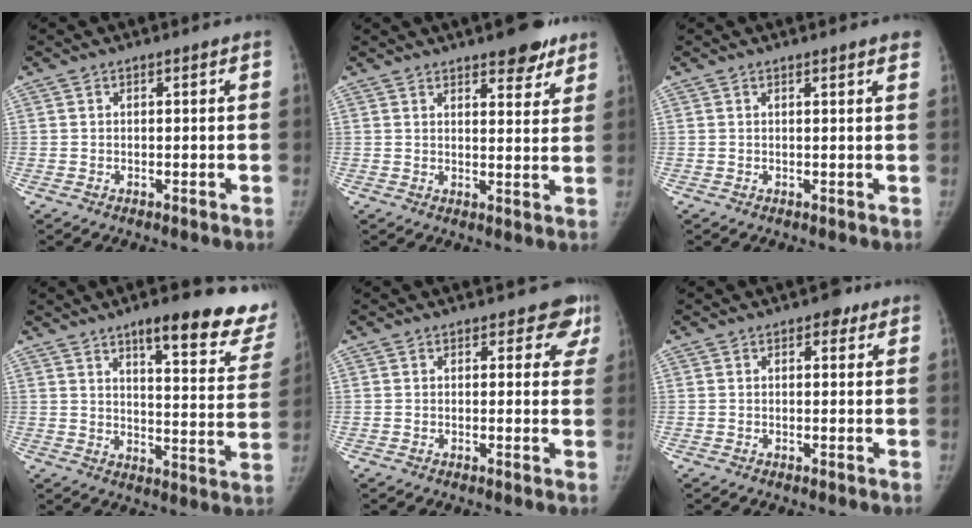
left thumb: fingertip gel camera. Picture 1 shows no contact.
{"total": 7.9, "force": [5.6, 2.9, 4.8], "torque": [-0.033, -0.029, 0.073]}
{"total": 2.5, "force": [1.8, 0.3, 1.6], "torque": [-0.016, -0.001, 0.015]}
{"total": 19.5, "force": [14.6, 5.2, 11.9], "torque": [-0.102, -0.076, 0.177]}
{"total": 4.8, "force": [3.6, 3.0, 1.2], "torque": [0.031, -0.014, 0.017]}
{"total": 2.3, "force": [1.2, 1.5, 1.2], "torque": [0.000, -0.002, 0.011]}